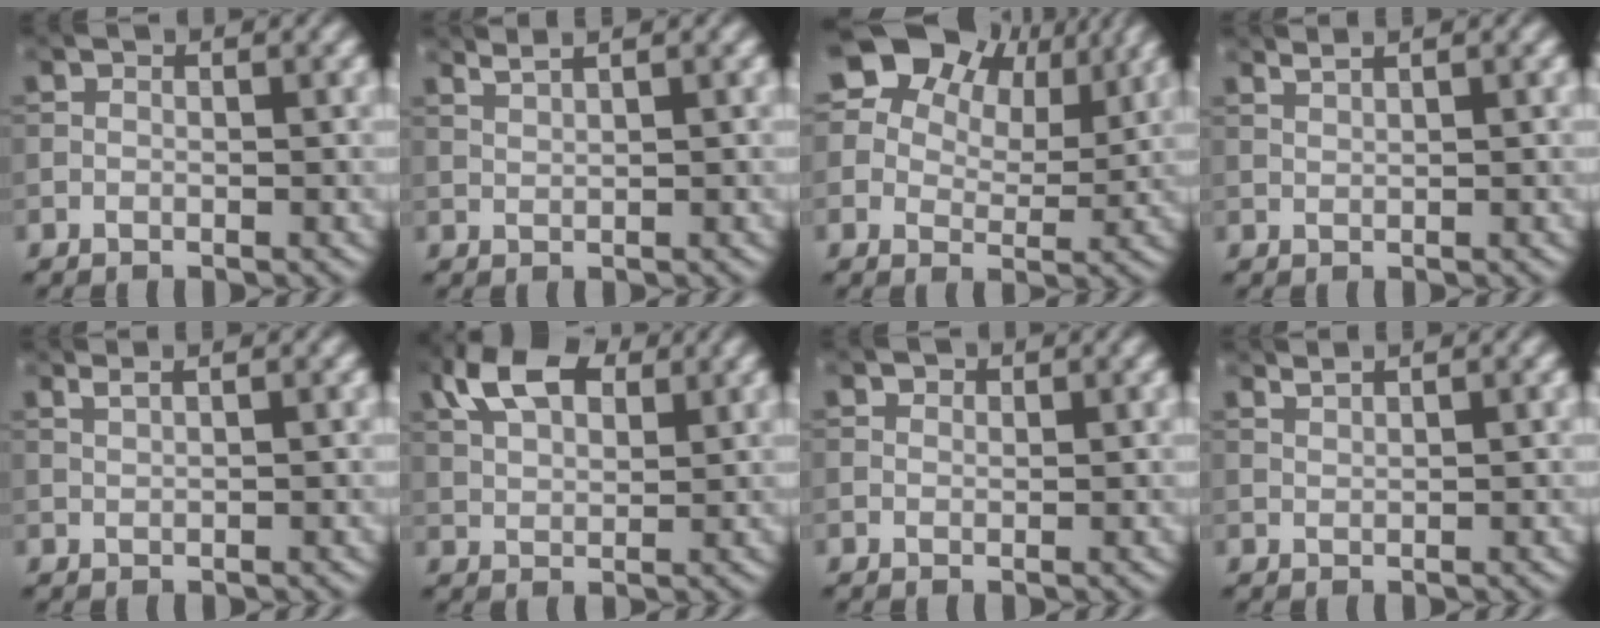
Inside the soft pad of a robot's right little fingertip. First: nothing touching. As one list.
[{"total": 2.0, "force": [1.6, 0.4, 1.1], "torque": [-0.015, 0.001, 0.022]}, {"total": 14.1, "force": [8.2, 8.8, 7.2], "torque": [-0.129, 0.024, 0.145]}, {"total": 1.6, "force": [1.3, 0.4, 0.9], "torque": [-0.010, 0.001, 0.016]}, {"total": 1.7, "force": [1.2, 0.5, 1.1], "torque": [-0.013, 0.001, 0.012]}, {"total": 7.0, "force": [3.2, 3.9, 4.9], "torque": [-0.102, 0.015, 0.053]}, {"total": 0.7, "force": [0.5, 0.4, 0.1], "torque": [-0.003, 0.000, 0.010]}, {"total": 1.3, "force": [1.1, 0.2, 0.6], "torque": [-0.008, 0.000, 0.020]}]